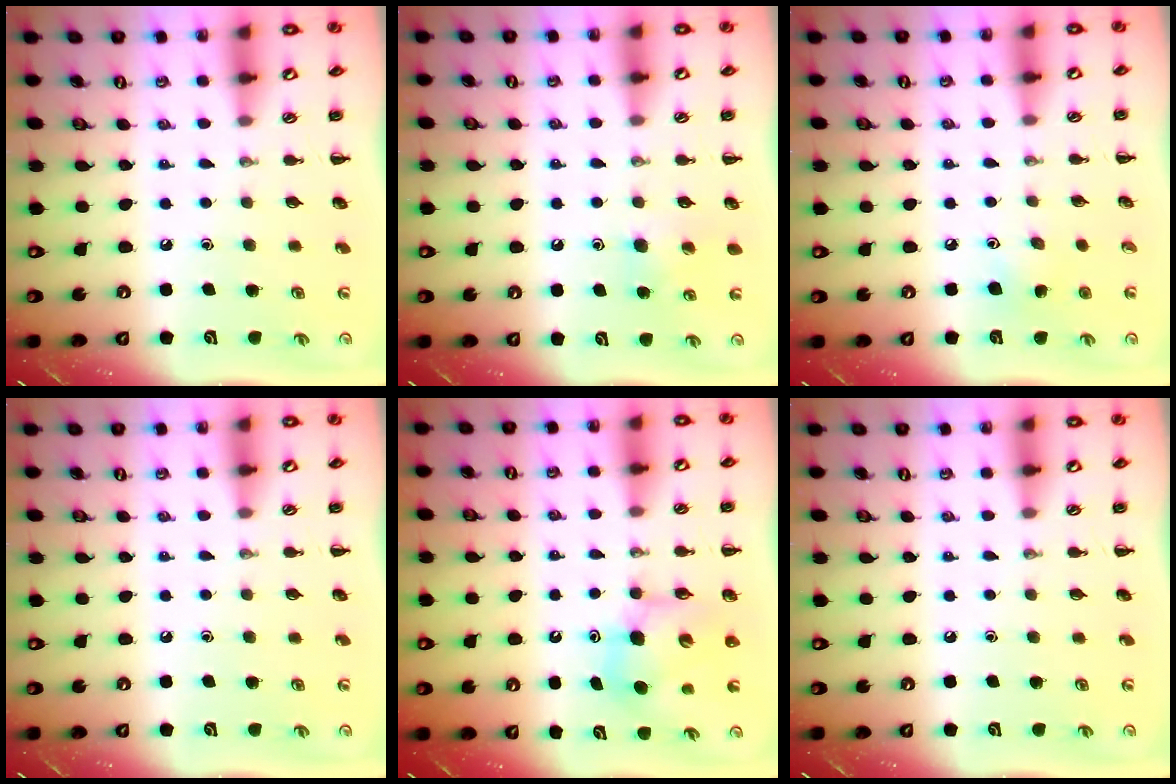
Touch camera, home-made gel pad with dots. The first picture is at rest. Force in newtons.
{"total": 5.5, "press": 5.3, "slide": 1.6}
{"total": 2.9, "press": 2.8, "slide": 0.8}
{"total": 0.0}
{"total": 8.5, "press": 8.4, "slide": 1.8}
{"total": 0.0}